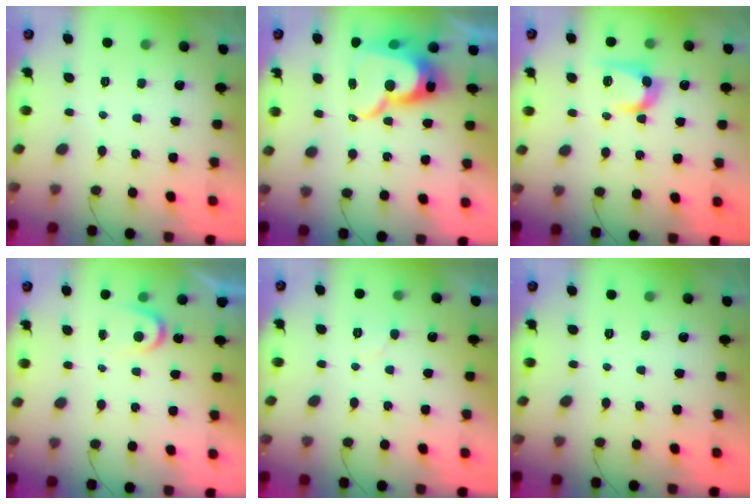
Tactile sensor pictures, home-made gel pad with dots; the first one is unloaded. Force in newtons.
{"total": 17.9, "press": 17.8, "slide": 1.8}
{"total": 10.3, "press": 10.3, "slide": 0.6}
{"total": 3.4, "press": 3.4, "slide": 0.4}
{"total": 3.4, "press": 3.4, "slide": 0.4}
{"total": 0.0}